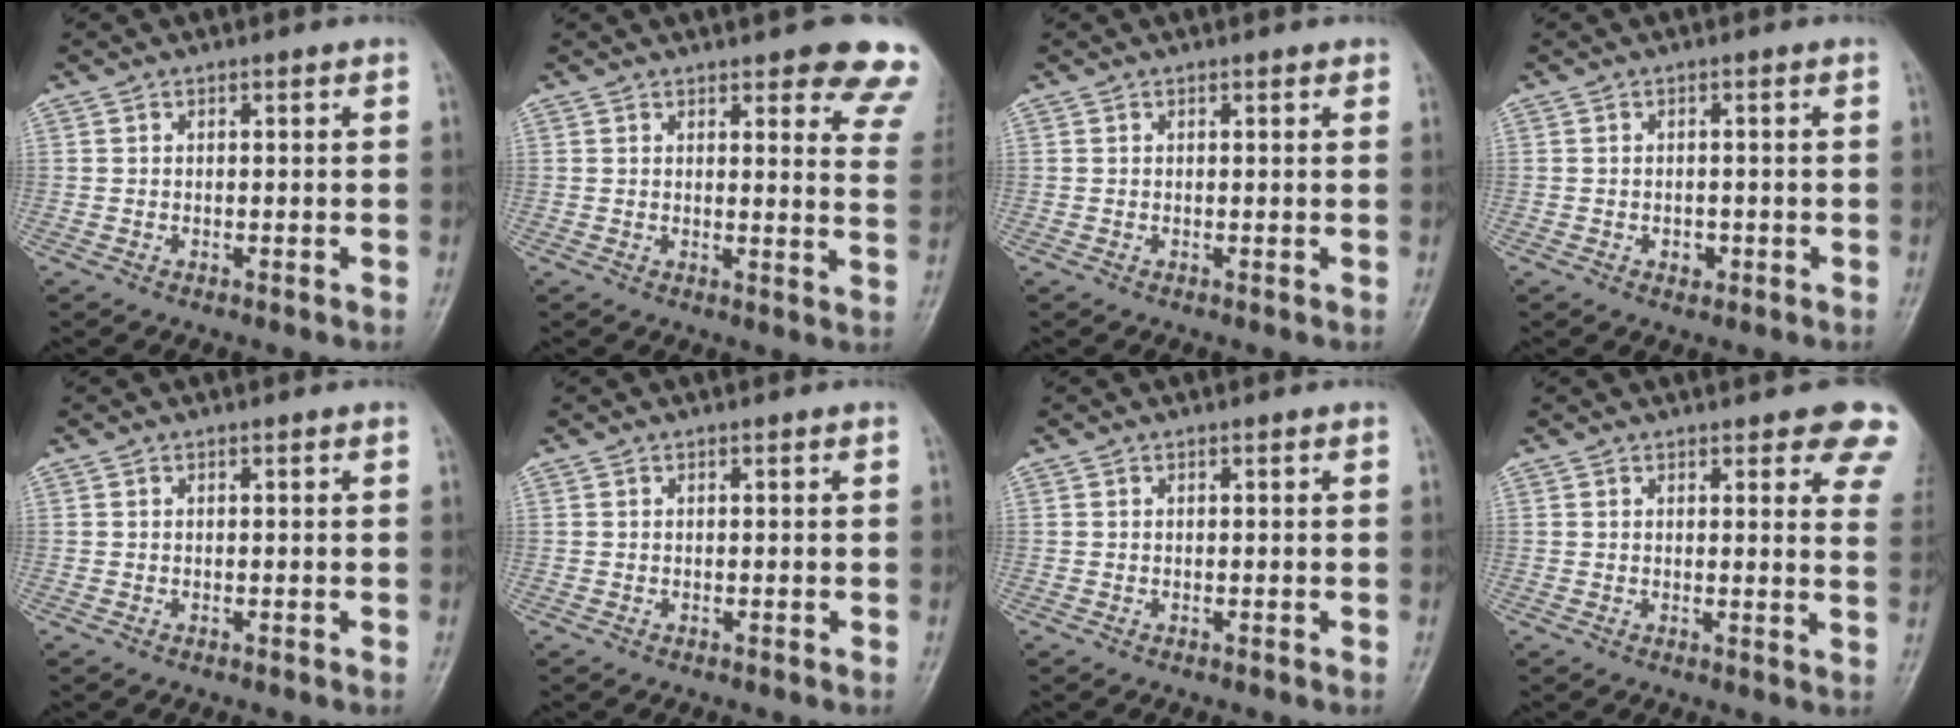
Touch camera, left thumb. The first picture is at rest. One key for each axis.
{"total": 14.1, "fx": 10.8, "fy": 3.9, "fz": 8.3, "tx": -0.056, "ty": -0.051, "tz": 0.101}
{"total": 1.0, "fx": 0.7, "fy": 0.3, "fz": 0.6, "tx": -0.010, "ty": 0.000, "tz": 0.005}
{"total": 1.7, "fx": -0.6, "fy": 1.3, "fz": 1.0, "tx": -0.008, "ty": 0.003, "tz": -0.005}
{"total": 0.0}
{"total": 0.0}
{"total": 0.0}
{"total": 10.7, "fx": 7.7, "fy": 3.5, "fz": 6.6, "tx": -0.039, "ty": -0.029, "tz": 0.070}